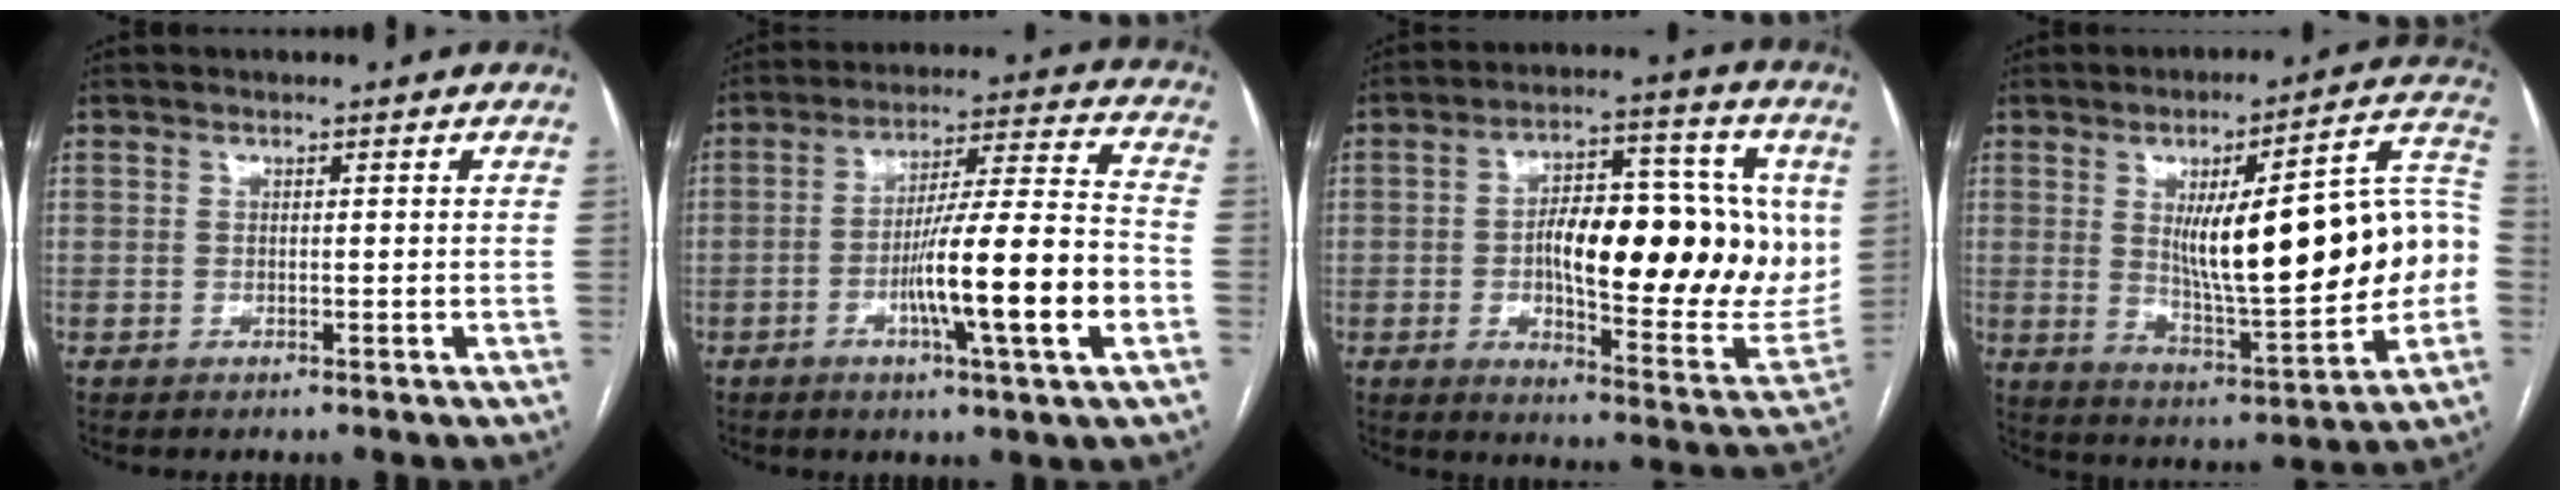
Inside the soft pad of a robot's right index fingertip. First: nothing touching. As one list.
[{"total": 15.5, "force": [-4.6, 0.0, 14.8], "torque": [-0.245, 0.002, -0.073]}, {"total": 22.4, "force": [1.4, 7.8, 20.9], "torque": [-0.287, 0.019, 0.025]}, {"total": 22.9, "force": [0.4, 4.1, 22.6], "torque": [-0.291, 0.029, 0.017]}]